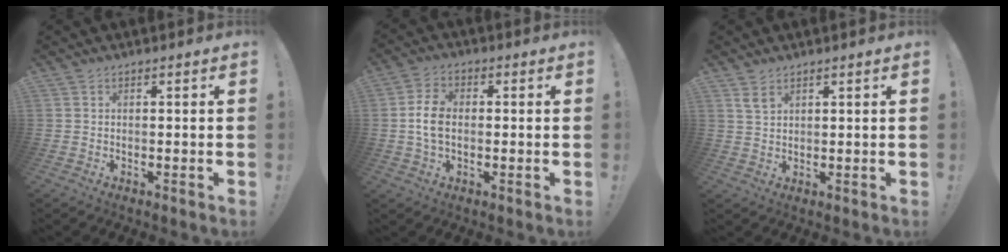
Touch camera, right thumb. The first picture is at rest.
{"total": 7.4, "force": [-0.5, 4.7, 5.6], "torque": [-0.109, 0.001, -0.011]}
{"total": 3.2, "force": [2.3, 1.6, 1.7], "torque": [-0.020, -0.013, 0.040]}